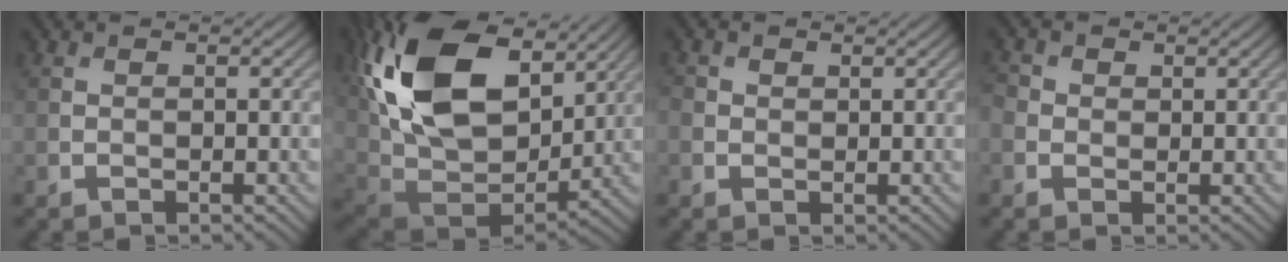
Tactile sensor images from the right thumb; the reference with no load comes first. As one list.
[{"total": 20.1, "force": [8.0, 12.4, 13.6], "torque": [-0.308, 0.024, 0.150]}, {"total": 1.5, "force": [0.3, 1.4, 0.6], "torque": [-0.016, 0.000, 0.004]}, {"total": 2.4, "force": [0.1, 2.2, 1.0], "torque": [-0.029, 0.004, -0.004]}]